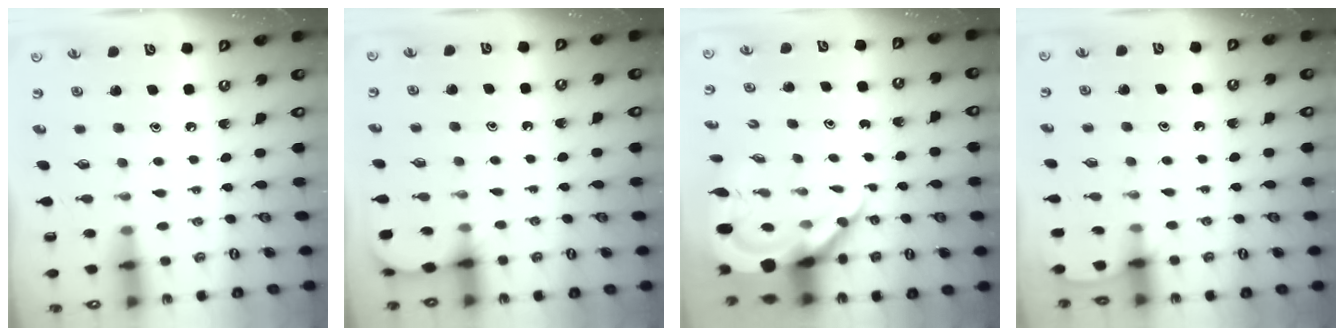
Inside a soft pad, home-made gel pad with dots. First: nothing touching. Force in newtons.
{"total": 2.8, "press": 2.8, "slide": 0.3}
{"total": 11.1, "press": 11.0, "slide": 1.4}
{"total": 2.1, "press": 2.1, "slide": 0.3}